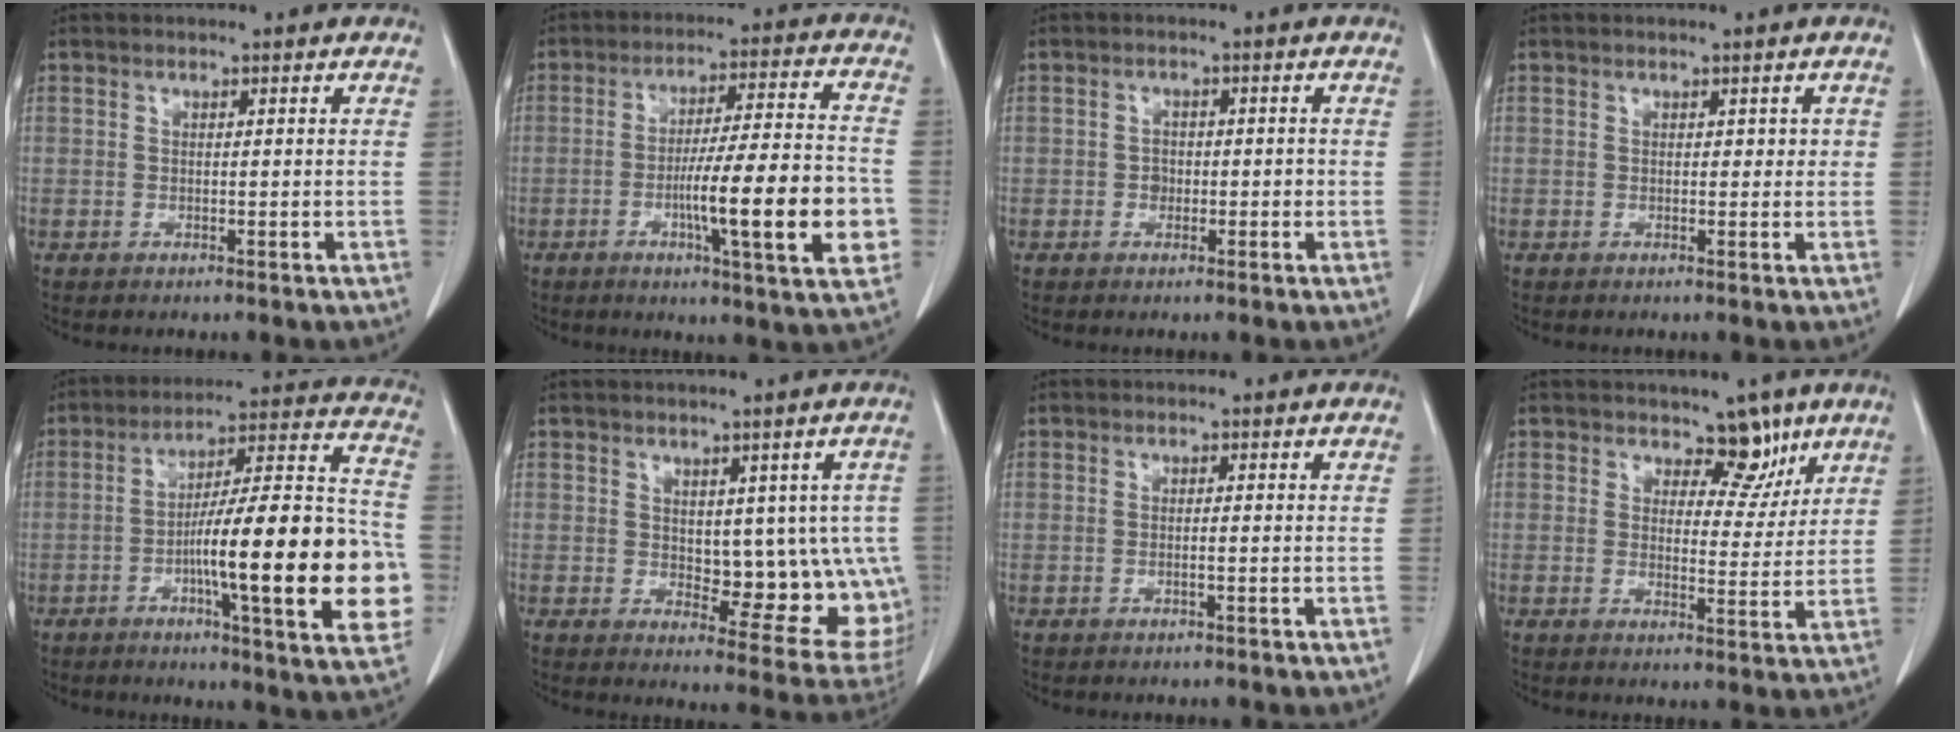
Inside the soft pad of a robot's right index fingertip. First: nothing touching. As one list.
[{"total": 16.4, "force": [-4.2, 1.0, 15.8], "torque": [-0.226, 0.000, -0.062]}, {"total": 1.9, "force": [-0.5, 1.5, 1.0], "torque": [-0.010, 0.007, -0.007]}, {"total": 1.2, "force": [0.4, 0.9, 0.6], "torque": [-0.001, 0.005, 0.004]}, {"total": 23.9, "force": [-5.2, 2.7, 23.2], "torque": [-0.281, 0.017, -0.074]}, {"total": 11.8, "force": [0.5, 5.8, 10.3], "torque": [-0.102, -0.001, 0.020]}, {"total": 0.7, "force": [-0.3, -0.1, 0.6], "torque": [-0.012, 0.001, -0.005]}, {"total": 5.3, "force": [3.7, 2.9, 2.5], "torque": [-0.015, -0.006, 0.053]}]